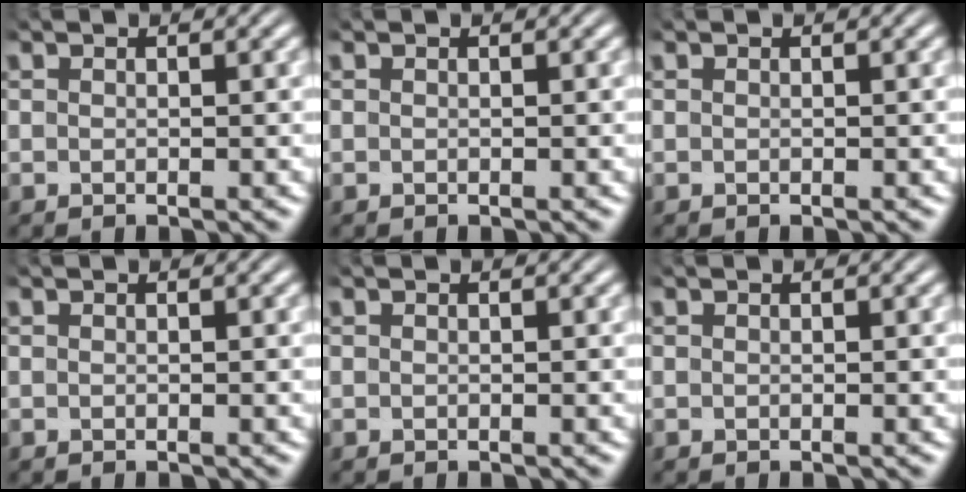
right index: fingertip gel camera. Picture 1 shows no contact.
{"total": 0.0}
{"total": 0.0}
{"total": 0.0}
{"total": 0.0}
{"total": 0.0}